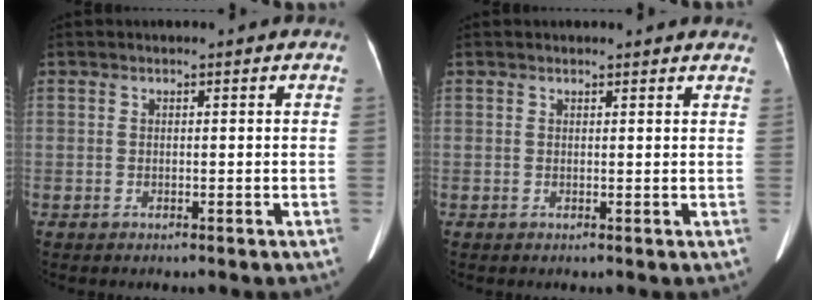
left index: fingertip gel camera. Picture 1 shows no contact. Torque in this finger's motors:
{"motor_torque": [1.07, -1.07, 0.01, -0.01]}